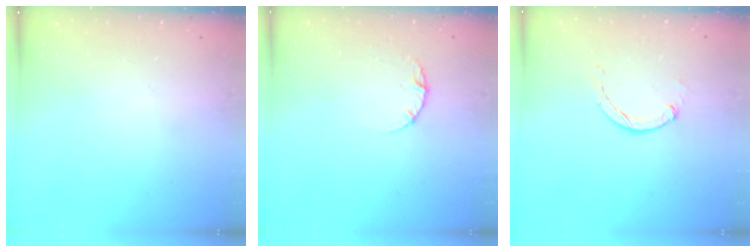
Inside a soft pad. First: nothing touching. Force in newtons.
{"total": 2.6, "press": 2.6, "slide": 0.3}
{"total": 0.8, "press": 0.8, "slide": 0.2}